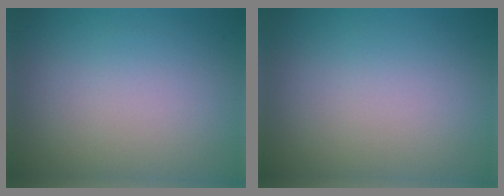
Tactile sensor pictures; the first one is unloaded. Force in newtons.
{"total": 0.0}